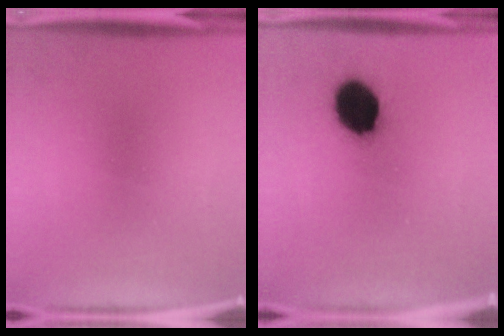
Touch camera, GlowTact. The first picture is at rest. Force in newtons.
{"total": 12.2}